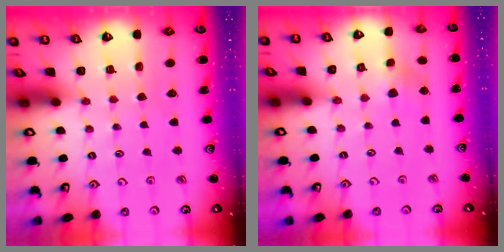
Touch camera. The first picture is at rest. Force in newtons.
{"total": 3.3, "press": 3.3, "slide": 0.3}